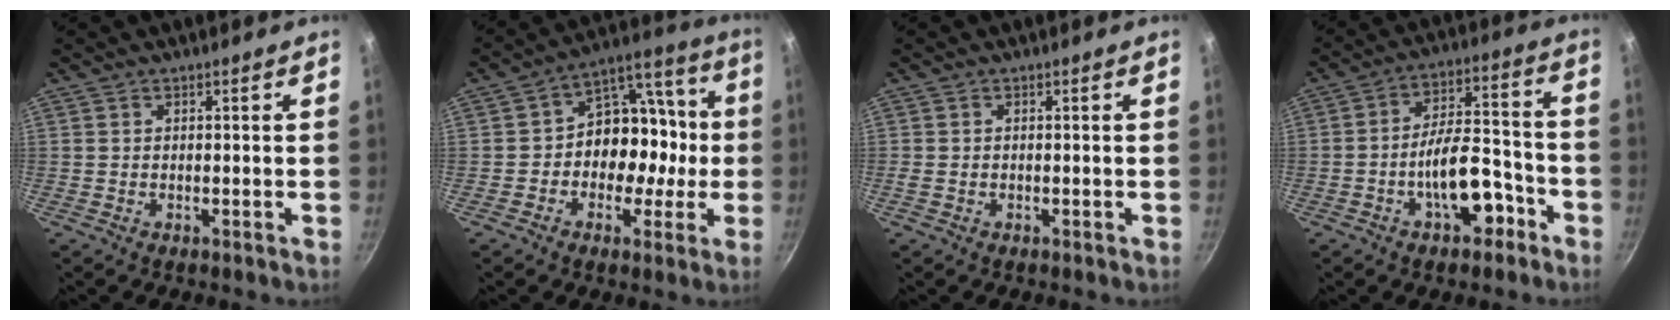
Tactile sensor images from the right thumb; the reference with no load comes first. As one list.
[{"total": 13.8, "force": [-1.9, 10.5, 8.7], "torque": [-0.065, 0.057, -0.039]}, {"total": 1.0, "force": [-0.3, 0.8, 0.6], "torque": [-0.013, 0.001, -0.007]}, {"total": 12.5, "force": [-5.7, 6.1, 9.4], "torque": [-0.112, 0.065, -0.081]}]